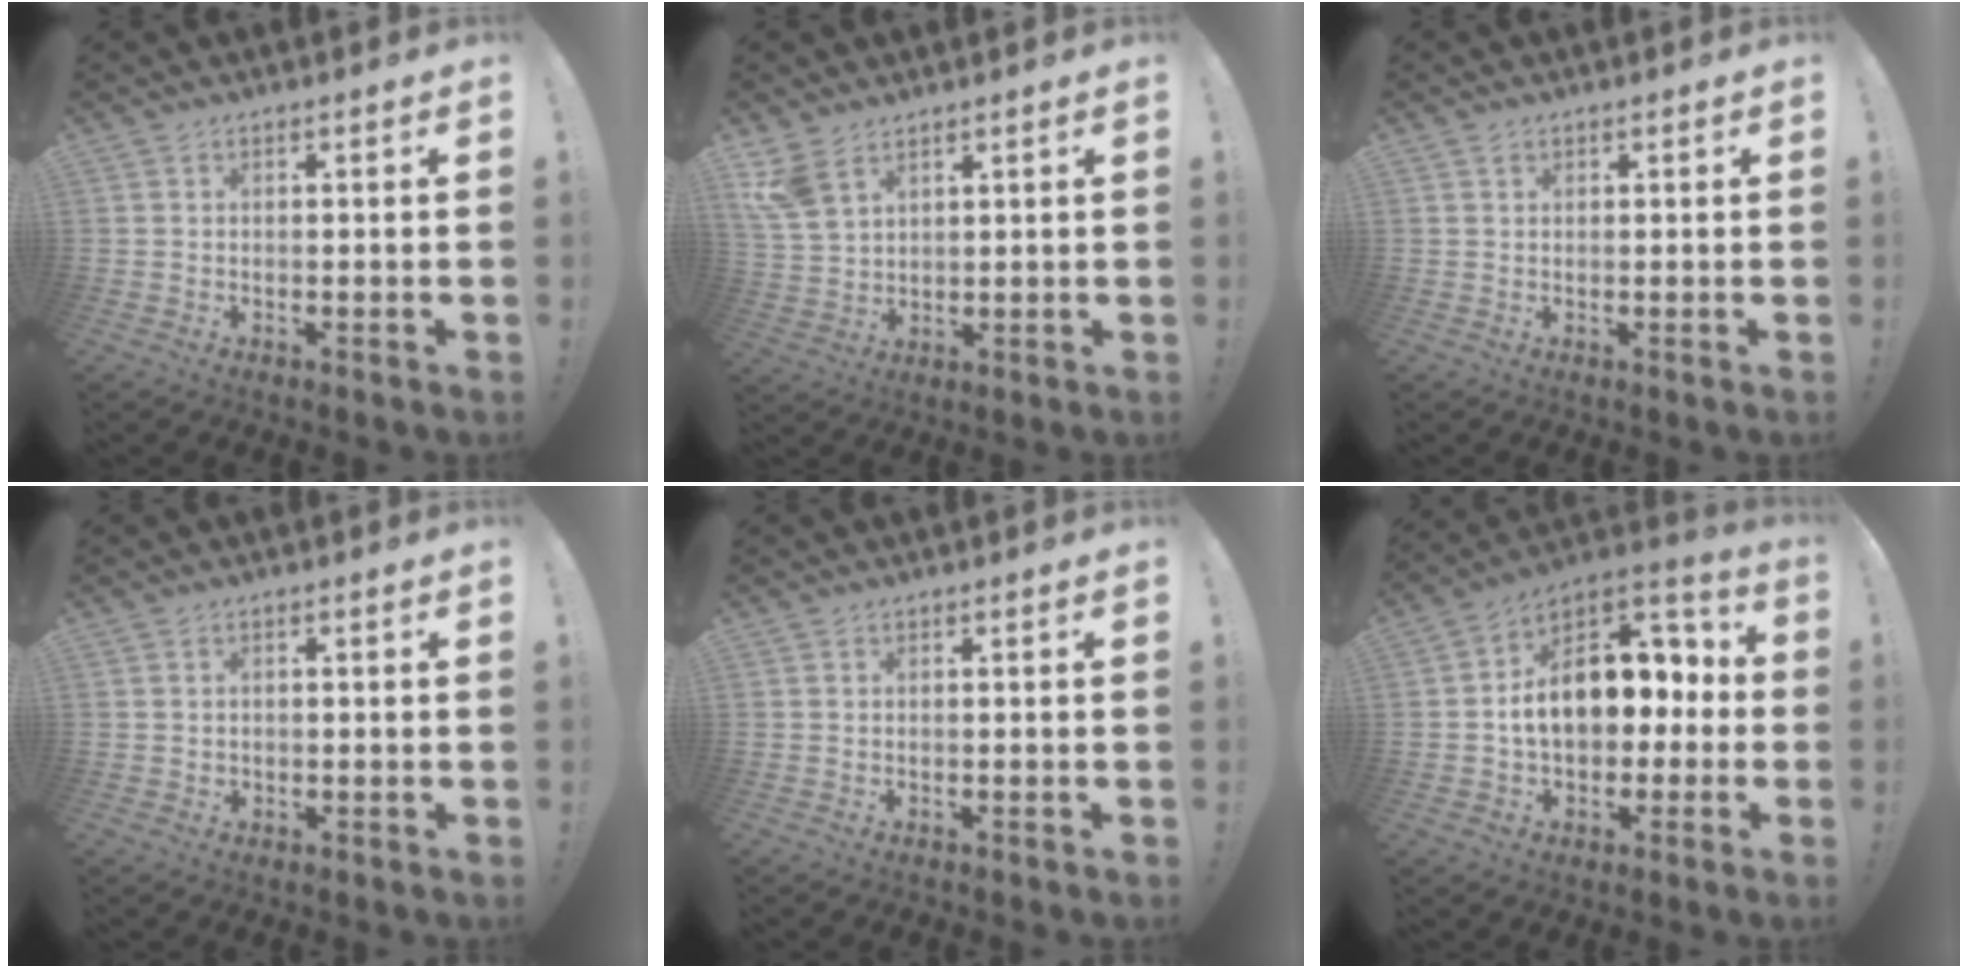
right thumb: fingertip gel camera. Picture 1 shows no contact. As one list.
[{"total": 7.6, "force": [5.0, 4.0, 4.0], "torque": [-0.084, -0.017, 0.099]}, {"total": 0.7, "force": [0.6, 0.4, 0.2], "torque": [0.001, -0.001, 0.010]}, {"total": 0.8, "force": [0.1, 0.8, 0.1], "torque": [-0.001, 0.002, 0.002]}, {"total": 0.0}, {"total": 16.4, "force": [0.9, 11.5, 11.6], "torque": [-0.164, 0.005, 0.028]}]